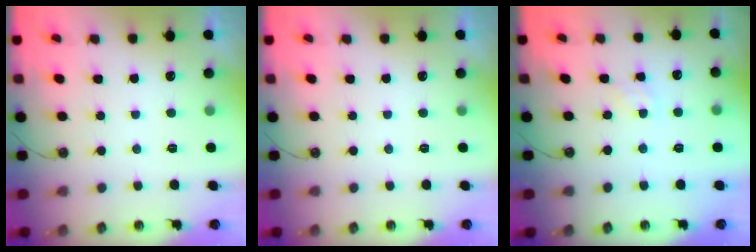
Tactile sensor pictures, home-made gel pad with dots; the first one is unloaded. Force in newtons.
{"total": 0.0}
{"total": 2.1, "press": 2.1, "slide": 0.4}